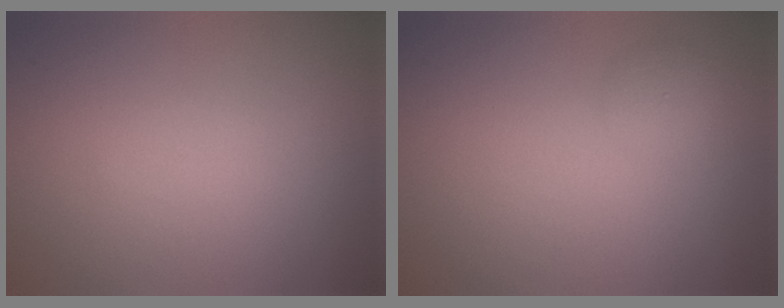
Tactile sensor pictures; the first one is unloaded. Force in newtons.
{"total": 1.3, "press": 1.2, "slide": 0.1}